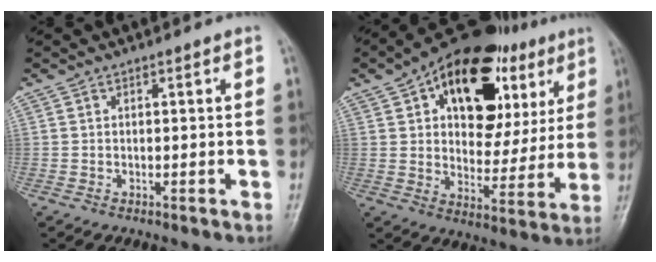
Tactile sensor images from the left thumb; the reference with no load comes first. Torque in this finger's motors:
{"motor_torque": [0.66, 1.05, 1.47, -1.32, 0.24]}